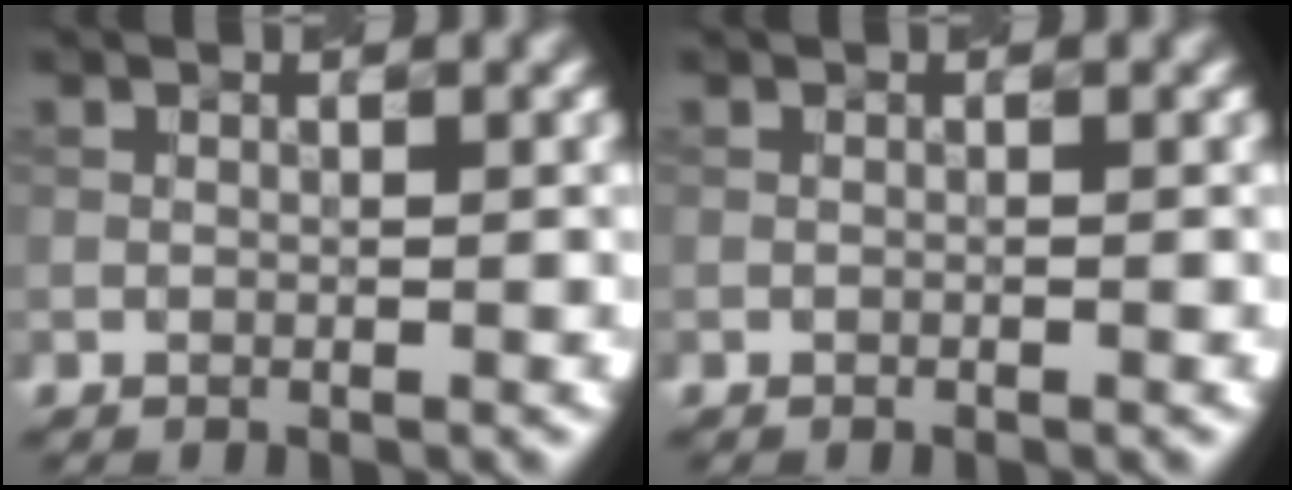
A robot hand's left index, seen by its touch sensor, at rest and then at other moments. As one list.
[{"total": 0.0}]